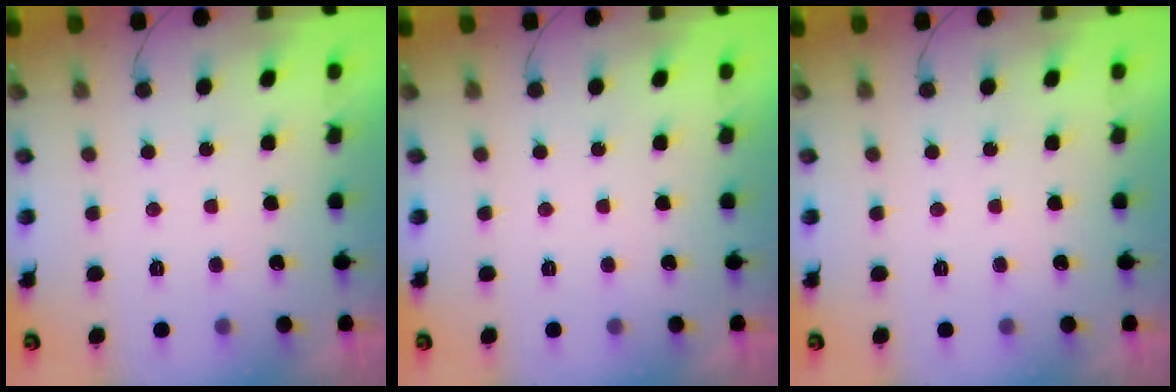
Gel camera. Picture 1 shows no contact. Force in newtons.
{"total": 0.0}
{"total": 0.0}